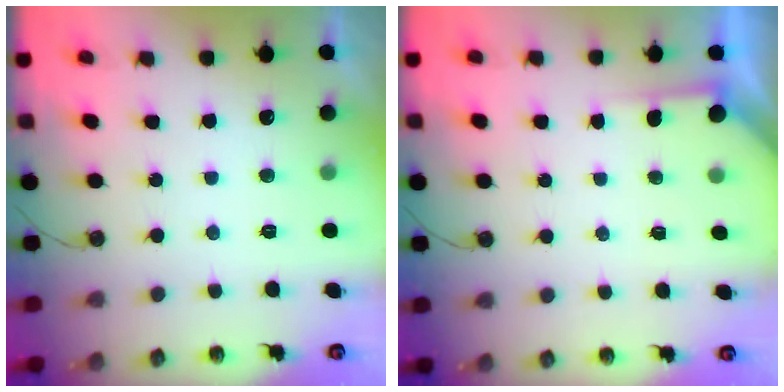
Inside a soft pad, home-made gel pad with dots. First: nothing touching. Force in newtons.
{"total": 2.3, "press": 2.3, "slide": 0.3}